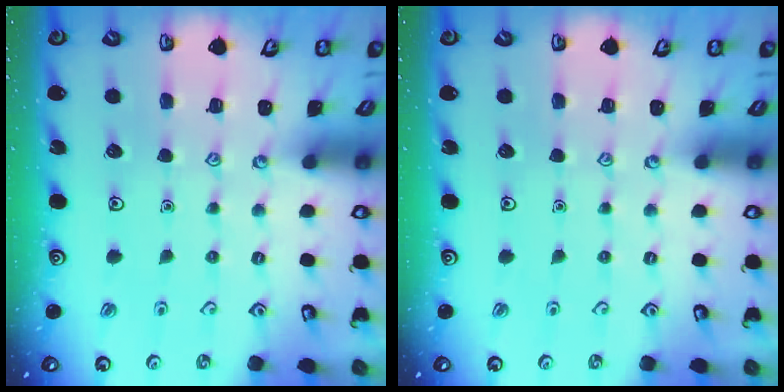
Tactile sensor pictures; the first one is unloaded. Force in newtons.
{"total": 0.0}